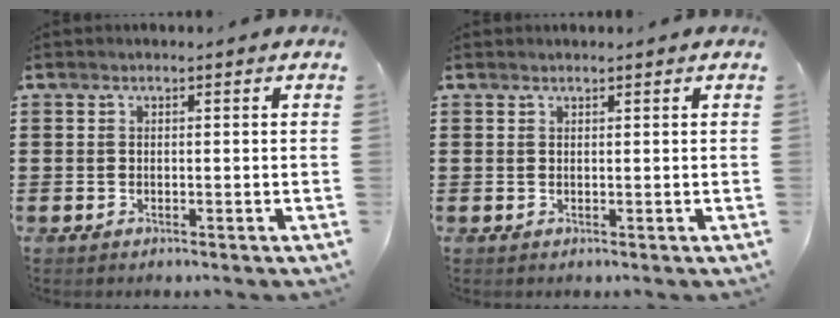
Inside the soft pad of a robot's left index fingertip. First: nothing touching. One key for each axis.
{"total": 0.6, "fx": 0.6, "fy": 0.0, "fz": 0.2, "tx": -0.005, "ty": -0.001, "tz": 0.012}